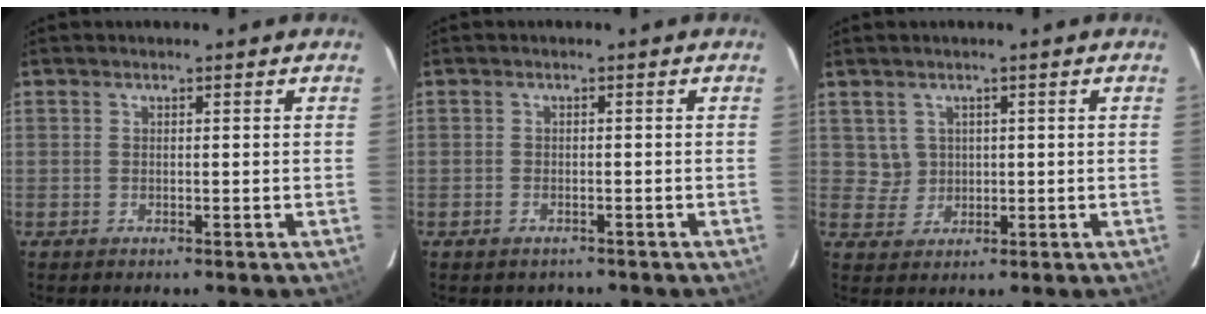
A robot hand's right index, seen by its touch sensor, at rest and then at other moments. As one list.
[{"total": 1.7, "force": [-1.2, 1.3, 0.2], "torque": [-0.005, -0.002, -0.014]}, {"total": 3.1, "force": [1.0, 3.0, 0.0], "torque": [0.006, 0.007, 0.023]}]